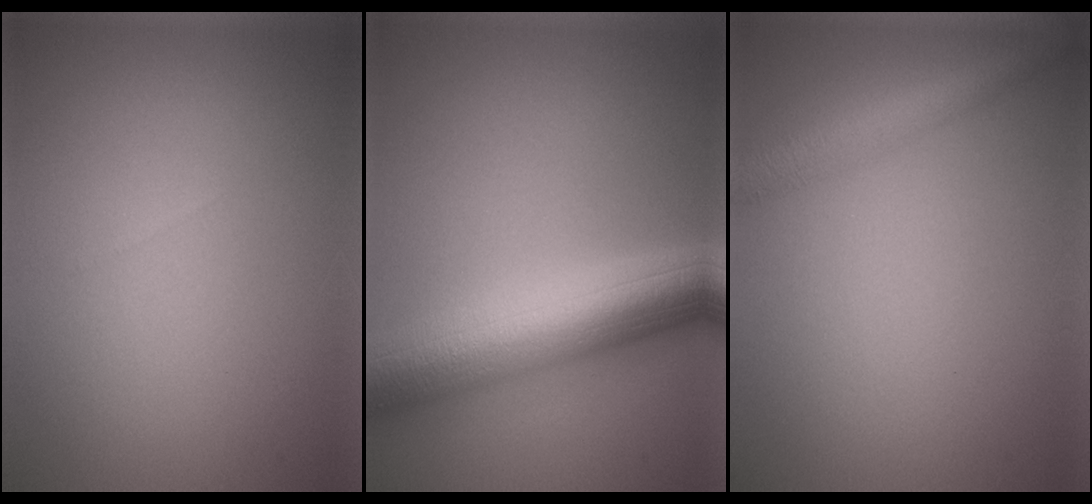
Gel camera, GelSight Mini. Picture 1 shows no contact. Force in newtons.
{"total": 10.2, "press": 10.2, "slide": 0.4}
{"total": 3.2, "press": 3.2, "slide": 0.1}